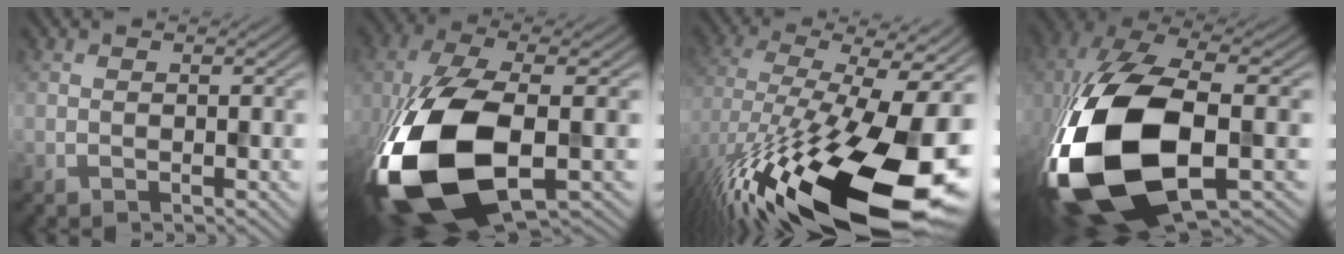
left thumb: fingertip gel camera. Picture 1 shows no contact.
{"total": 17.1, "force": [-4.8, 8.7, 13.9], "torque": [-0.345, -0.047, -0.073]}
{"total": 20.0, "force": [-8.3, 8.4, 16.2], "torque": [-0.297, -0.045, -0.120]}
{"total": 19.3, "force": [-4.9, 10.0, 15.8], "torque": [-0.380, -0.068, -0.053]}